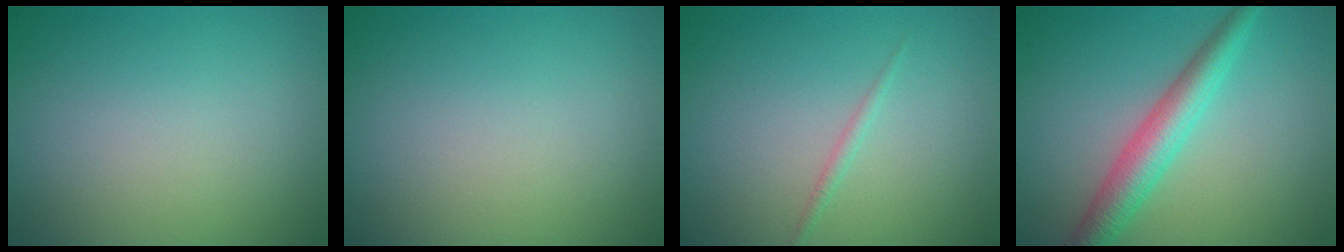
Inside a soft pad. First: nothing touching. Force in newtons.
{"total": 0.0}
{"total": 0.8, "press": 0.8, "slide": 0.1}
{"total": 4.2, "press": 4.2, "slide": 0.1}